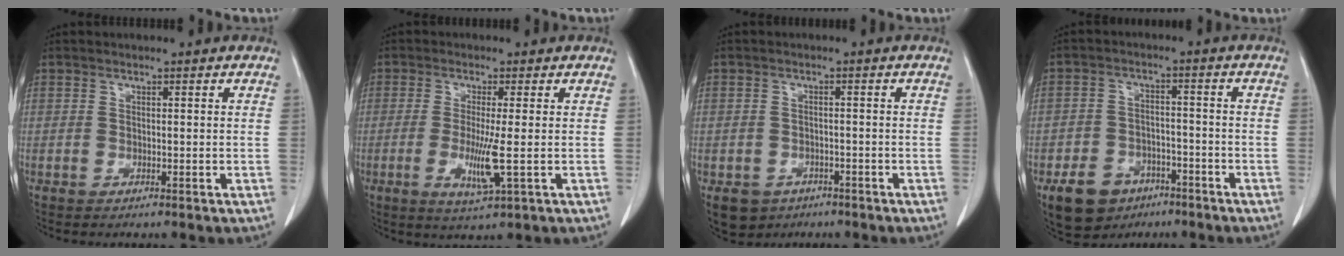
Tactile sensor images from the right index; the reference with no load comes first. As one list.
[{"total": 5.9, "force": [-1.0, -0.2, 5.8], "torque": [-0.116, -0.019, -0.017]}, {"total": 4.8, "force": [-2.8, 3.8, 0.9], "torque": [-0.011, 0.006, -0.035]}, {"total": 8.0, "force": [-4.8, 5.6, 3.0], "torque": [-0.059, 0.006, -0.070]}]